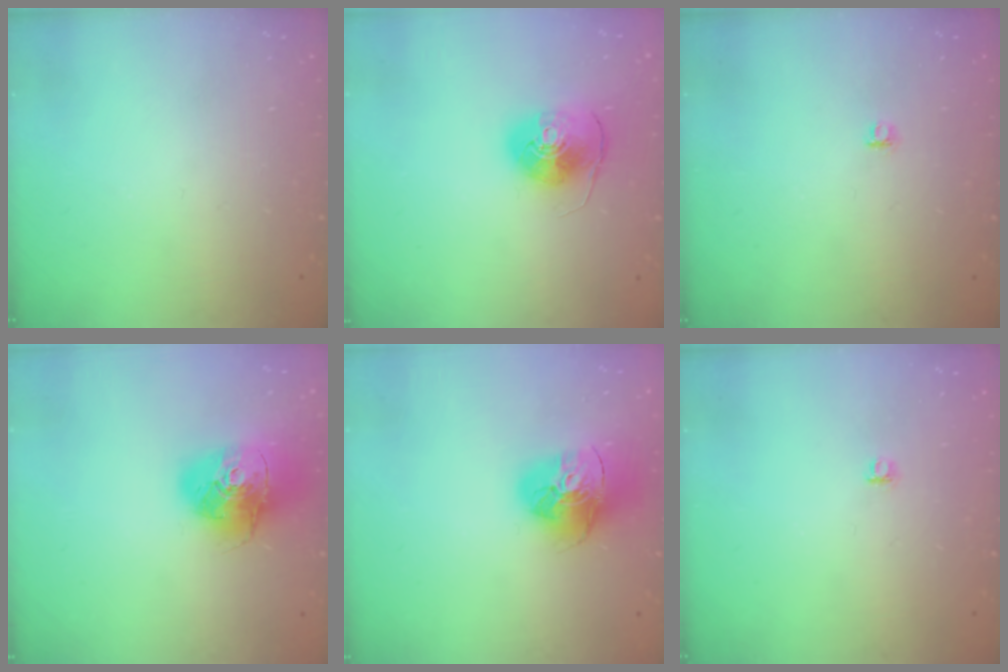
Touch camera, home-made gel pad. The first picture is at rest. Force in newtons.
{"total": 8.3, "press": 8.3, "slide": 0.5}
{"total": 3.8, "press": 3.8, "slide": 0.5}
{"total": 17.5, "press": 17.4, "slide": 2.0}
{"total": 15.5, "press": 15.4, "slide": 1.7}
{"total": 3.8, "press": 3.8, "slide": 0.5}